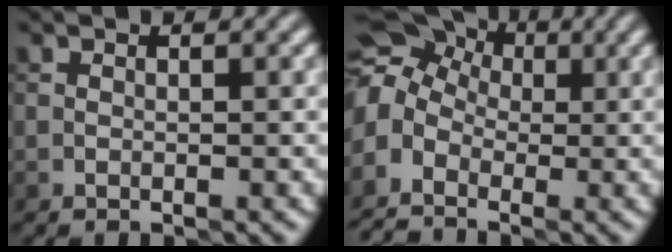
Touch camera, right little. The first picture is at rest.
{"total": 7.5, "force": [-1.8, 6.3, 3.6], "torque": [-0.079, 0.014, -0.040]}